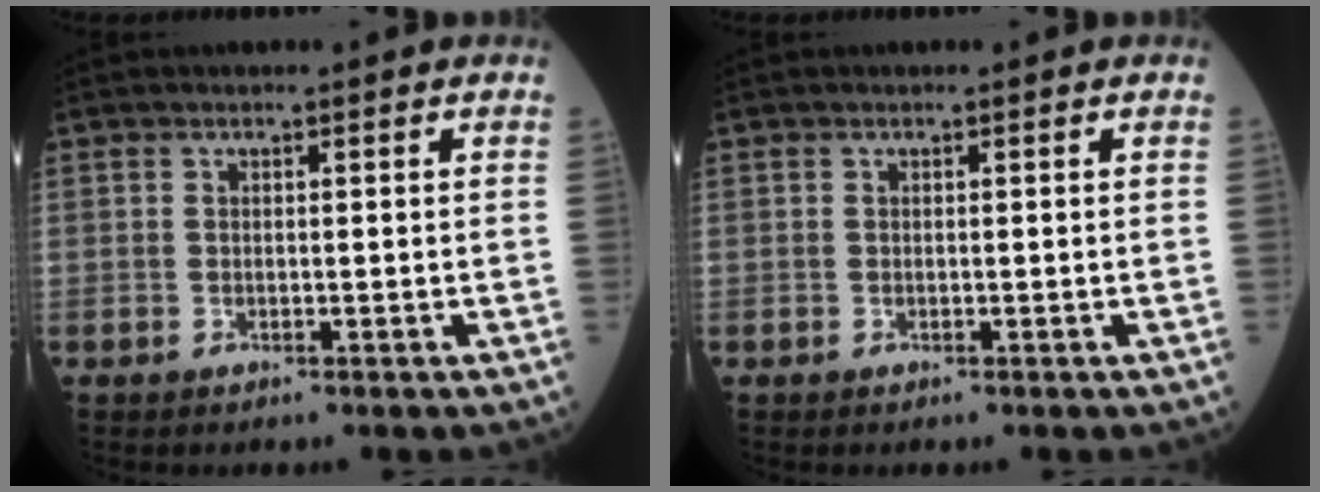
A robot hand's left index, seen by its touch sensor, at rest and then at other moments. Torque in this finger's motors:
{"motor_torque": [0.00, 0.00, 0.00, 0.00]}